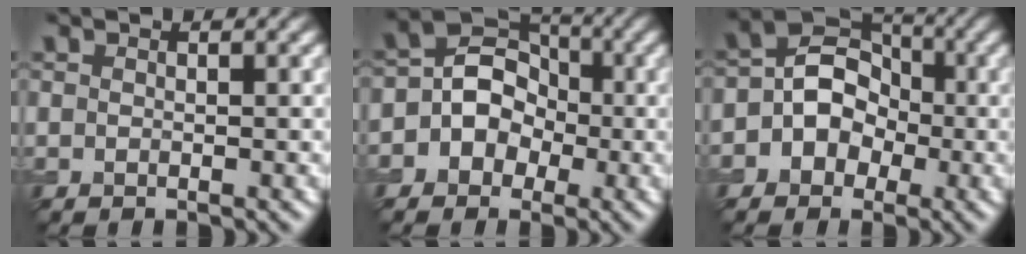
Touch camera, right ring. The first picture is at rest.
{"total": 5.7, "force": [-0.6, 5.0, 2.7], "torque": [-0.006, 0.021, -0.027]}
{"total": 5.8, "force": [-0.5, 4.9, 3.0], "torque": [-0.013, 0.019, -0.025]}